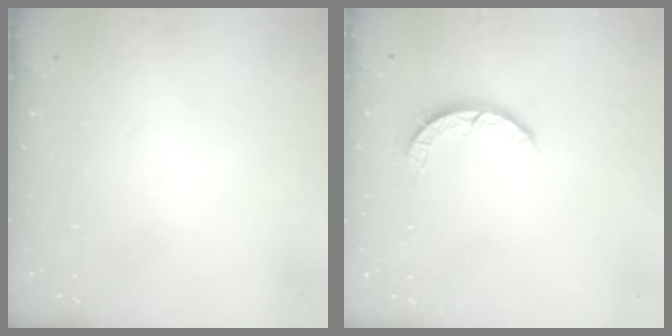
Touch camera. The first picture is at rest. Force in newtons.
{"total": 2.7, "press": 2.7, "slide": 0.4}